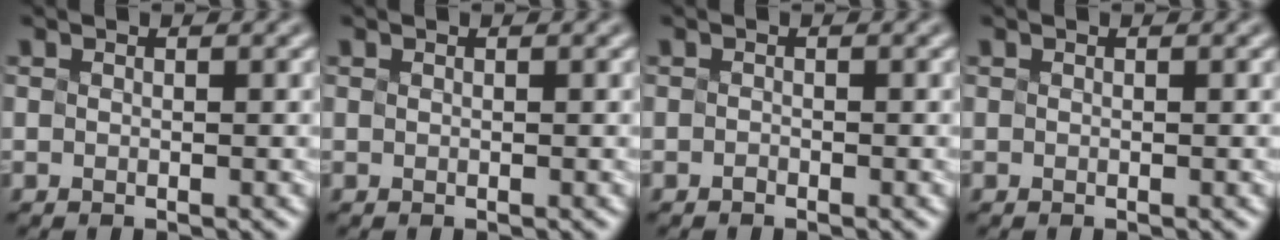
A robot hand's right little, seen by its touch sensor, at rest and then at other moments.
{"total": 0.0}
{"total": 1.0, "force": [-0.7, -0.4, -0.5], "torque": [0.007, 0.000, -0.001]}
{"total": 0.0}